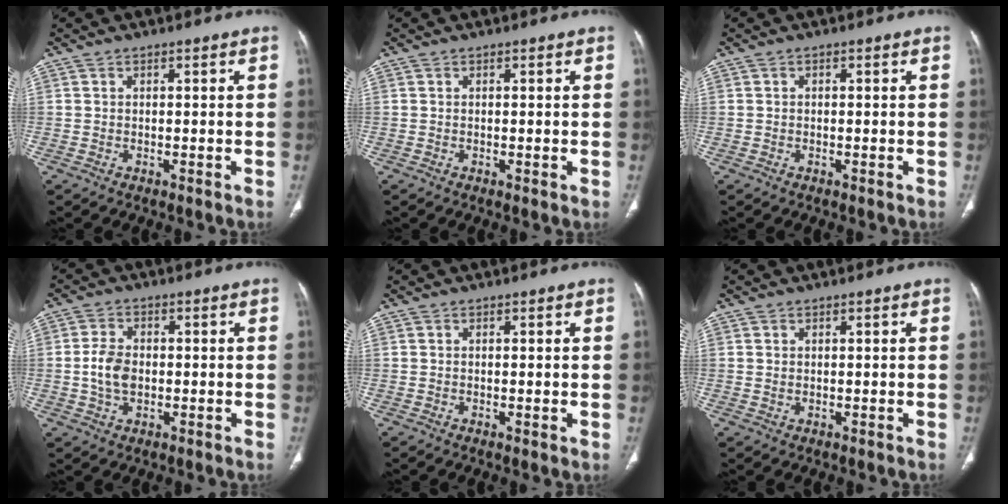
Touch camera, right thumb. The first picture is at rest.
{"total": 0.5, "force": [0.0, 0.1, 0.5], "torque": [-0.014, -0.003, 0.000]}
{"total": 0.0}
{"total": 5.7, "force": [-0.5, 3.8, 4.2], "torque": [-0.081, 0.008, -0.011]}
{"total": 0.8, "force": [0.0, 0.1, 0.8], "torque": [-0.019, -0.005, 0.000]}
{"total": 0.6, "force": [0.2, 0.4, 0.4], "torque": [-0.007, 0.000, 0.005]}